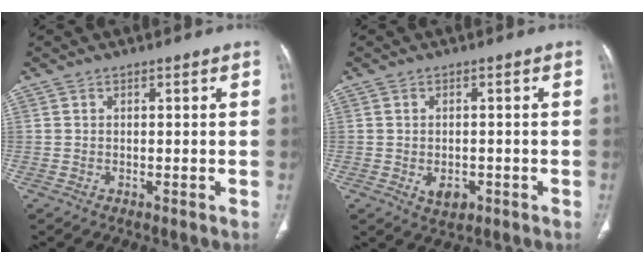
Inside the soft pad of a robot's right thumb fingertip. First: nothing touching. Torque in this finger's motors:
{"motor_torque": [0.01, -0.11, -0.24, -0.12, -0.01]}